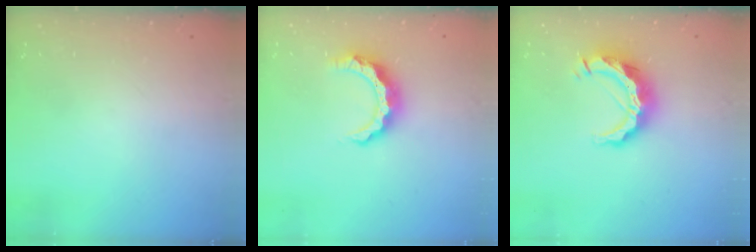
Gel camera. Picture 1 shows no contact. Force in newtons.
{"total": 8.4, "press": 8.4, "slide": 0.8}
{"total": 12.2, "press": 12.1, "slide": 1.0}